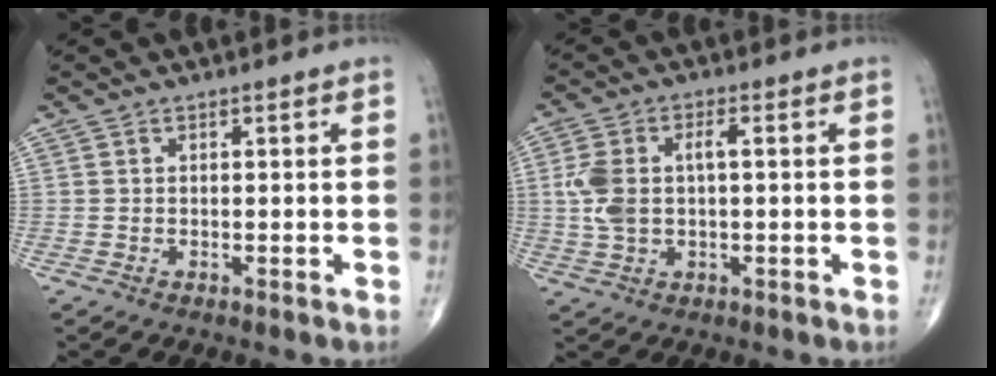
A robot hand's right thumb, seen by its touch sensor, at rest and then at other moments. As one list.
[{"total": 7.7, "force": [0.5, 4.0, 6.6], "torque": [-0.153, 0.019, 0.011]}]